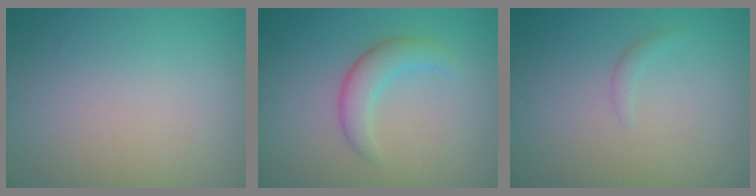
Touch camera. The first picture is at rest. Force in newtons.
{"total": 2.9, "press": 2.9, "slide": 0.2}
{"total": 0.8, "press": 0.8, "slide": 0.0}